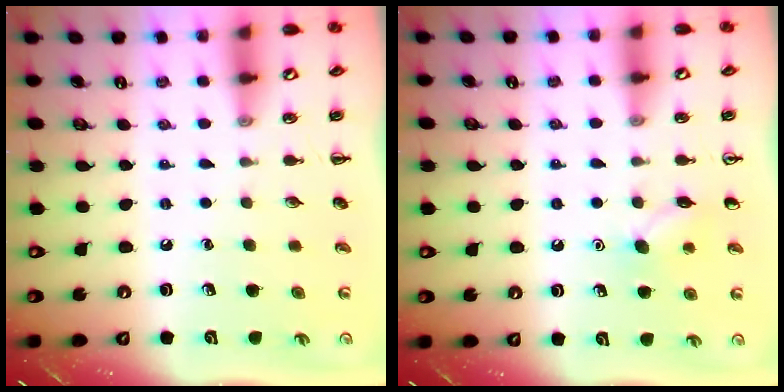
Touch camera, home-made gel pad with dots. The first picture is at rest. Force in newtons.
{"total": 6.6, "press": 6.4, "slide": 1.7}